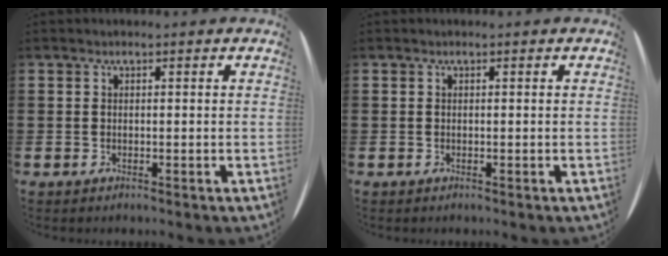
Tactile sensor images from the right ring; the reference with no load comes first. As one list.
[{"total": 0.0}]